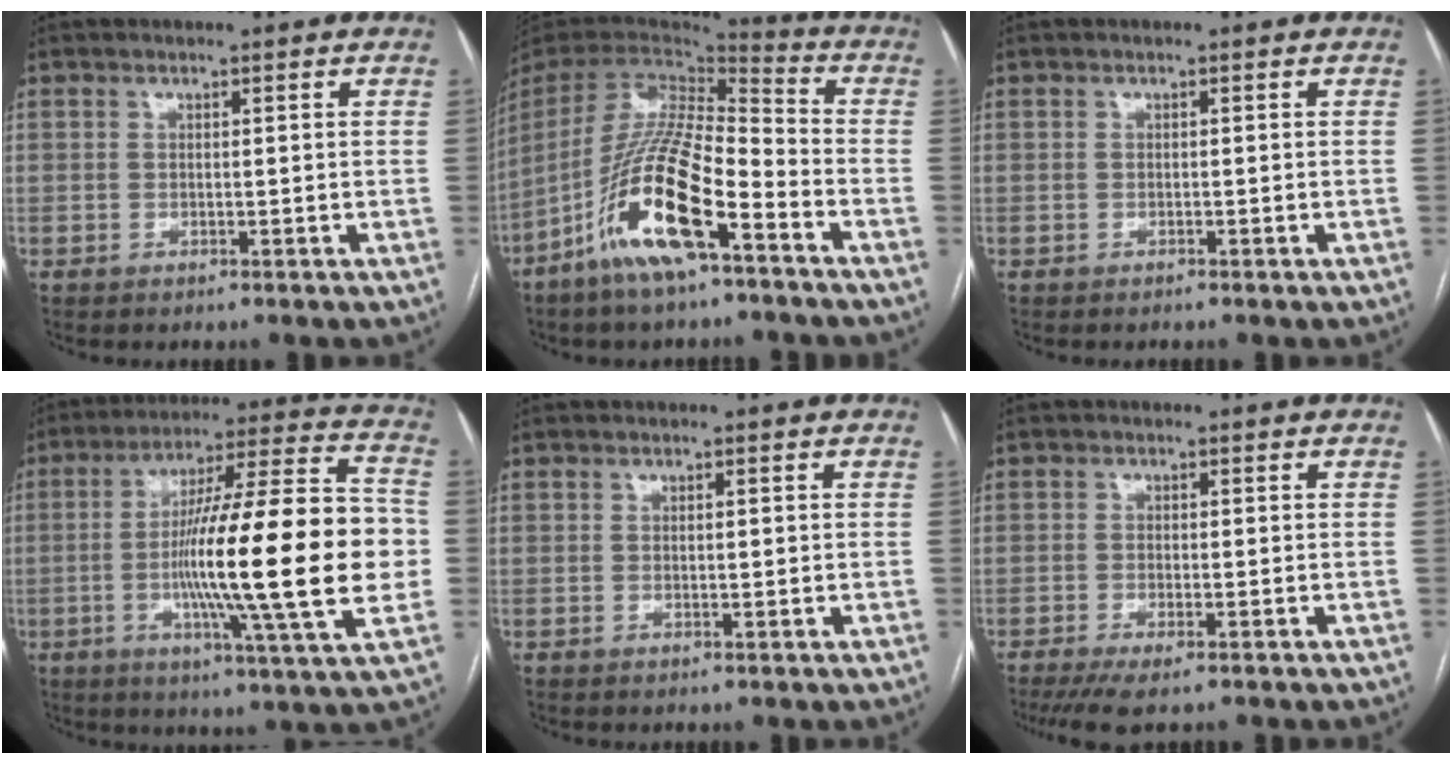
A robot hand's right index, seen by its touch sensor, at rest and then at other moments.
{"total": 18.3, "force": [-9.6, 3.7, 15.2], "torque": [-0.333, -0.027, -0.181]}
{"total": 0.0}
{"total": 24.9, "force": [-2.7, 1.2, 24.7], "torque": [-0.362, 0.006, -0.052]}
{"total": 0.7, "force": [0.1, 0.2, 0.7], "torque": [-0.012, 0.000, 0.002]}
{"total": 5.1, "force": [-3.6, 0.9, 3.5], "torque": [-0.058, -0.012, -0.057]}